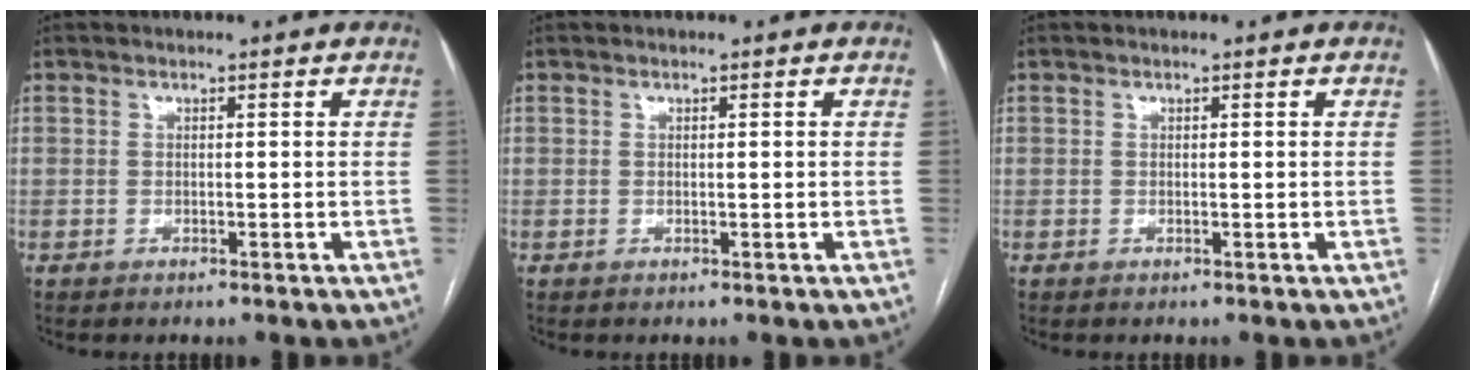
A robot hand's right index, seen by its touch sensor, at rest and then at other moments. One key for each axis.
{"total": 0.0}
{"total": 0.0}